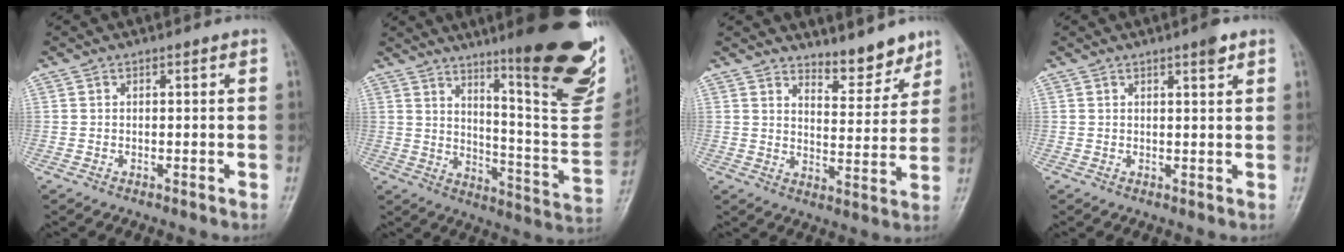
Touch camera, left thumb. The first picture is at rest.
{"total": 26.7, "force": [14.9, 5.0, 21.5], "torque": [-0.253, -0.077, 0.221]}
{"total": 7.2, "force": [6.3, 2.1, 2.7], "torque": [-0.015, -0.058, 0.104]}
{"total": 2.3, "force": [1.5, 0.3, 1.7], "torque": [-0.024, -0.009, 0.022]}